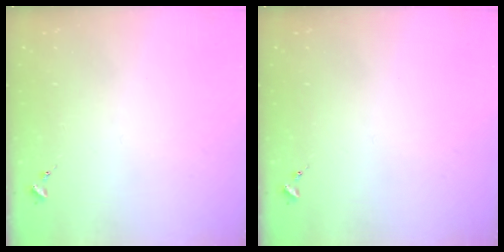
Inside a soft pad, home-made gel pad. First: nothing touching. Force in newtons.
{"total": 0.0}